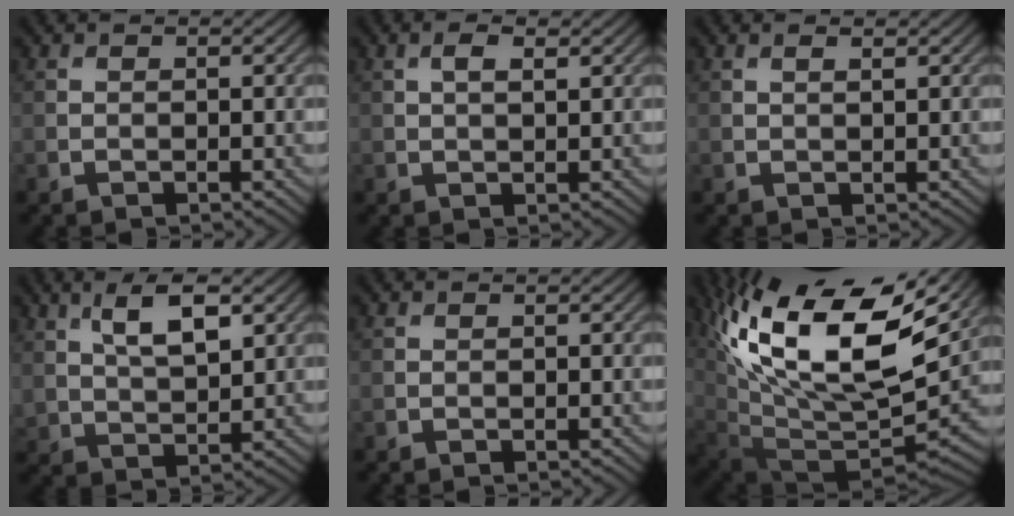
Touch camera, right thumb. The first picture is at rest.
{"total": 2.2, "force": [0.9, 0.8, 1.8], "torque": [-0.039, 0.001, 0.017]}
{"total": 1.0, "force": [0.7, 0.1, 0.8], "torque": [-0.014, -0.001, 0.012]}
{"total": 6.8, "force": [3.2, 3.0, 5.3], "torque": [-0.107, 0.002, 0.063]}
{"total": 0.0}
{"total": 18.9, "force": [9.6, 9.0, 13.5], "torque": [-0.269, 0.014, 0.179]}